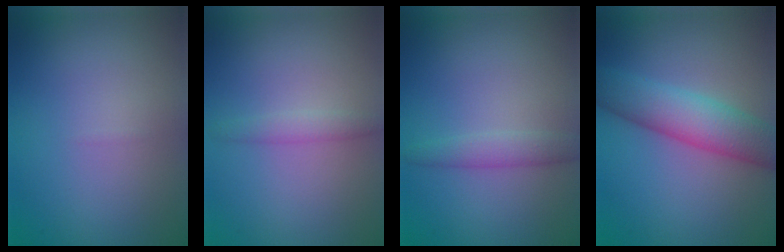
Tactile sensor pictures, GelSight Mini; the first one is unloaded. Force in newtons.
{"total": 1.4, "press": 1.4, "slide": 0.0}
{"total": 1.9, "press": 1.9, "slide": 0.1}
{"total": 5.7, "press": 5.7, "slide": 0.1}